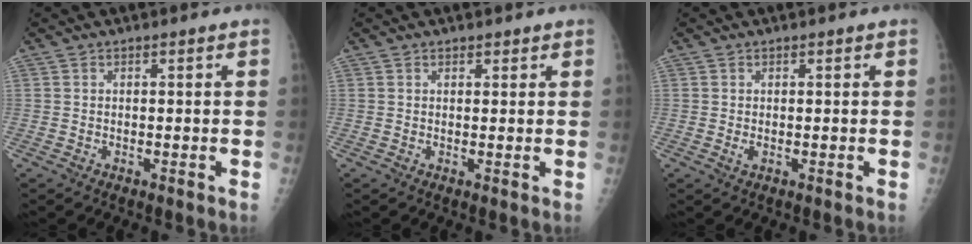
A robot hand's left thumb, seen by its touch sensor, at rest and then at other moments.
{"total": 1.3, "force": [1.0, 0.8, 0.2], "torque": [0.011, -0.006, 0.010]}
{"total": 1.0, "force": [0.3, 0.6, 0.7], "torque": [-0.014, -0.003, 0.008]}